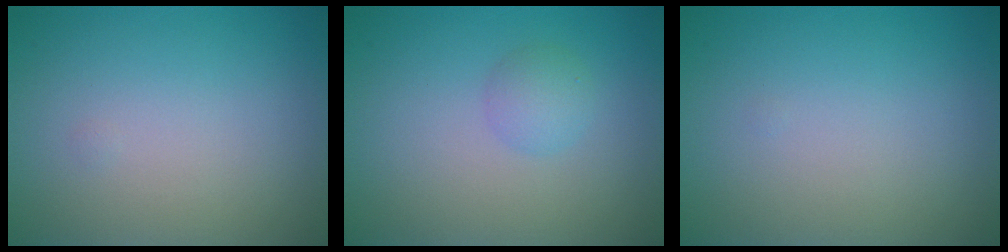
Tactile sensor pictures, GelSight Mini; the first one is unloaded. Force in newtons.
{"total": 1.7, "press": 1.7, "slide": 0.1}
{"total": 0.0}